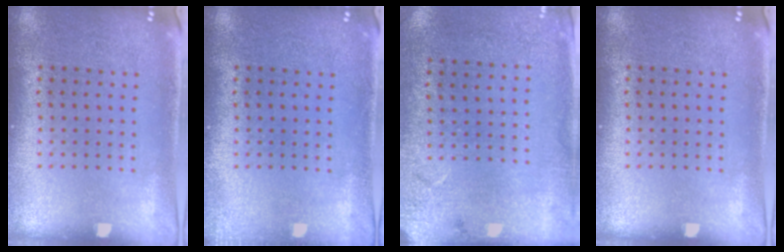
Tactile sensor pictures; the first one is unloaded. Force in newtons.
{"total": 1.0, "press": 1.0, "slide": 0.3}
{"total": 2.6, "press": 2.1, "slide": 1.6}
{"total": 0.0}